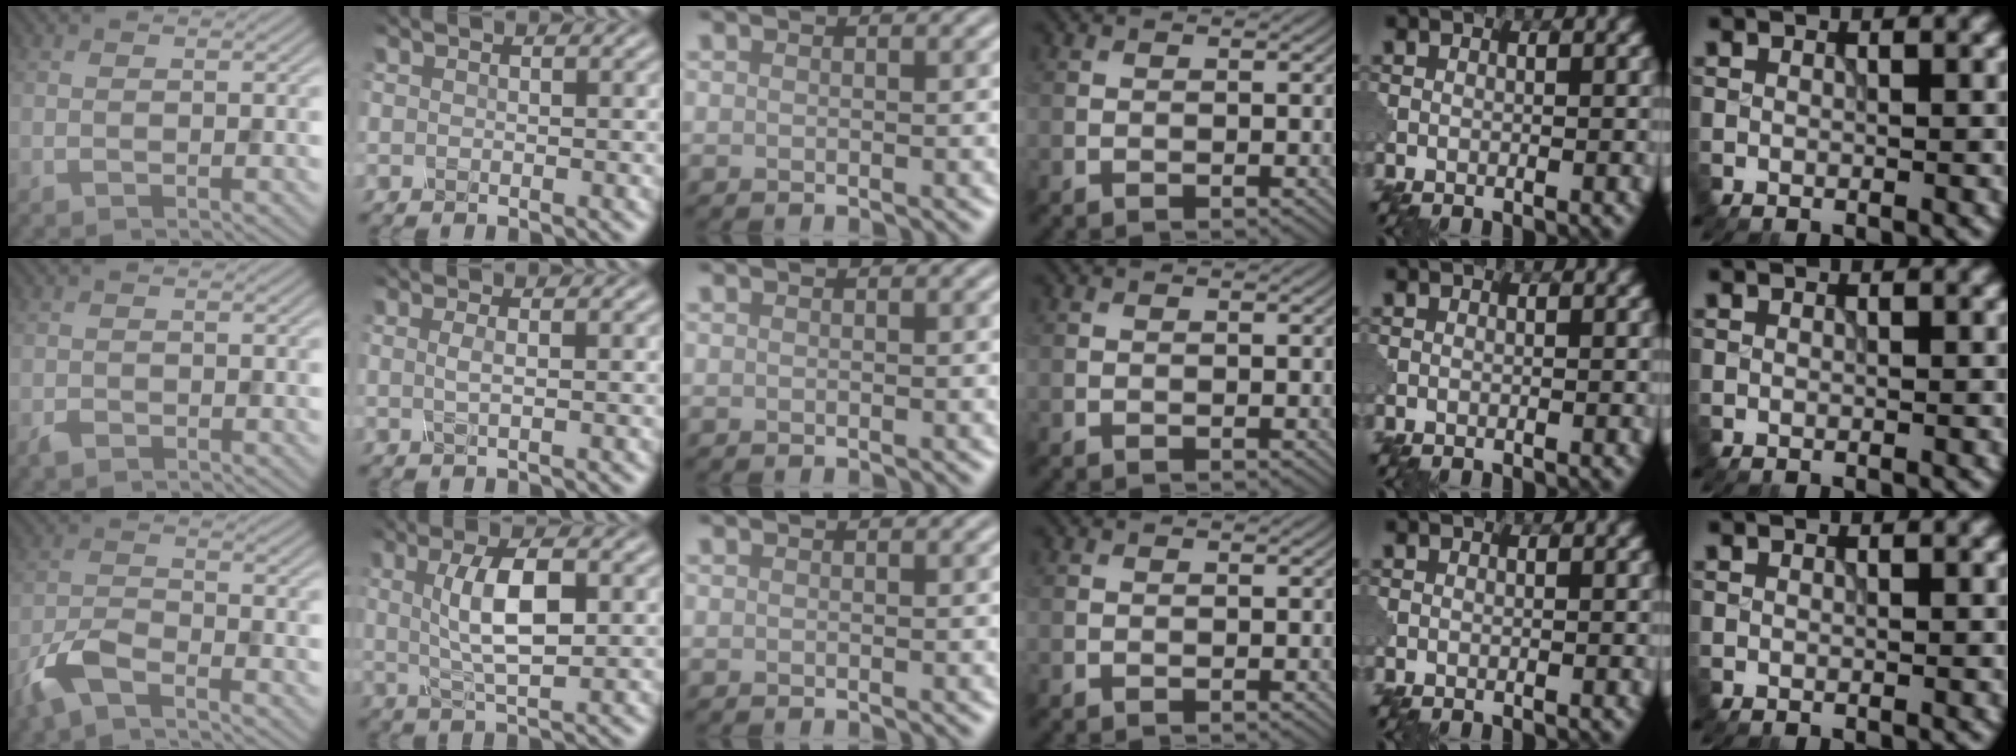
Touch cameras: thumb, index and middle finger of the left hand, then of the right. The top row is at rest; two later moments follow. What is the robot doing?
{"motion": "squeeze", "object": "clothespin"}